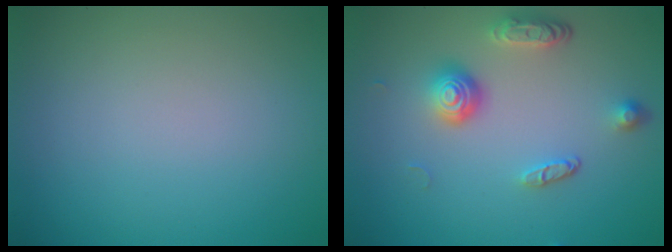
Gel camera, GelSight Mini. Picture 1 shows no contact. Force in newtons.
{"total": 3.7, "press": 2.7, "slide": 2.6}